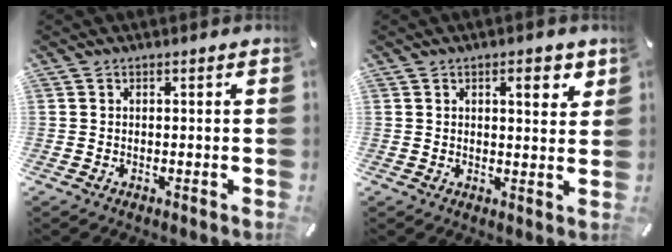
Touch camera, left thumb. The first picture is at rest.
{"total": 4.2, "force": [2.2, 1.4, 3.3], "torque": [-0.046, -0.007, 0.033]}